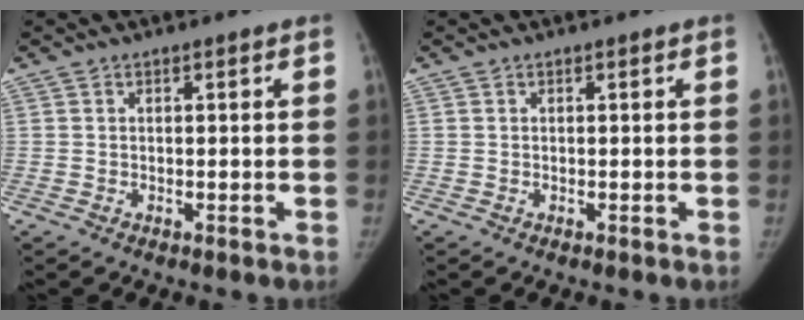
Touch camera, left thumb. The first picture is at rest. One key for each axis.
{"total": 0.0}